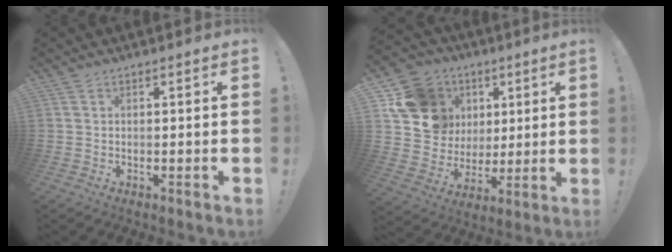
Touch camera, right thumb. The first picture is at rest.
{"total": 16.8, "force": [6.0, 14.4, 6.3], "torque": [-0.097, -0.016, 0.143]}